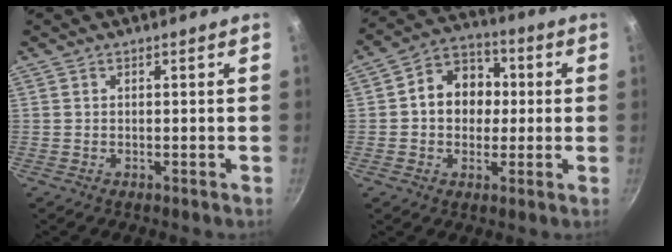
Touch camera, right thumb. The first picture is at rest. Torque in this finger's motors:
{"motor_torque": [-0.13, 0.41, 0.11, -0.02, 0.04]}